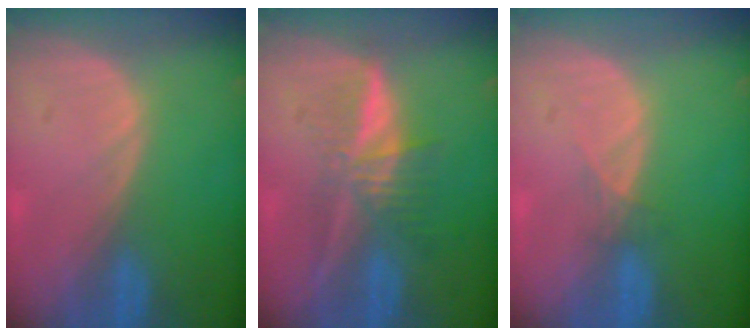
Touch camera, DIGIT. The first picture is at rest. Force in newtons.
{"total": 6.1, "press": 5.7, "slide": 2.1}
{"total": 1.1, "press": 1.1, "slide": 0.2}